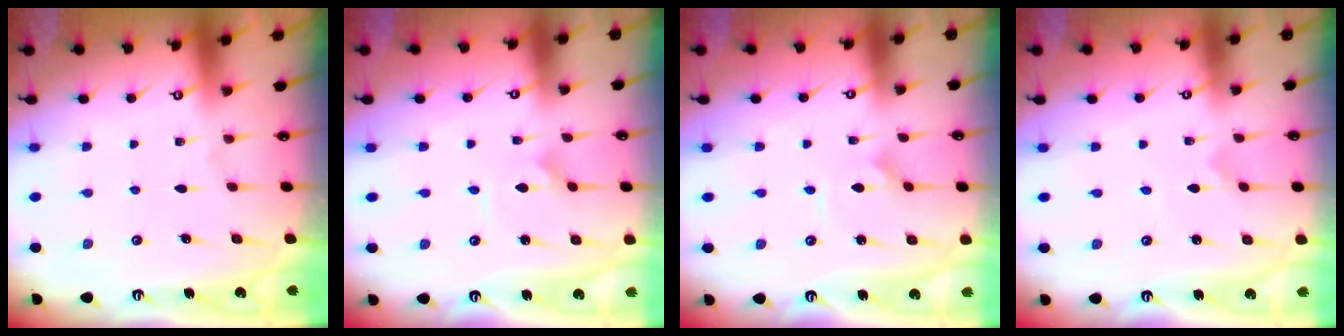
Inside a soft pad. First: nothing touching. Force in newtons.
{"total": 1.6, "press": 1.6, "slide": 0.1}
{"total": 1.6, "press": 1.6, "slide": 0.1}
{"total": 0.0}